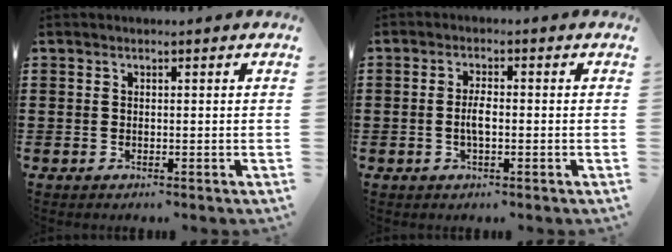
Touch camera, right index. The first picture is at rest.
{"total": 2.8, "force": [-0.4, 1.0, 2.6], "torque": [-0.055, 0.003, -0.010]}